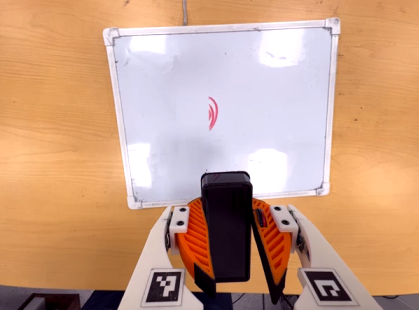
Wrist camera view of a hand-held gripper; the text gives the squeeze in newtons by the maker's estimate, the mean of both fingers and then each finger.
{"total": 11.3, "left": 10.5, "right": 12.2}